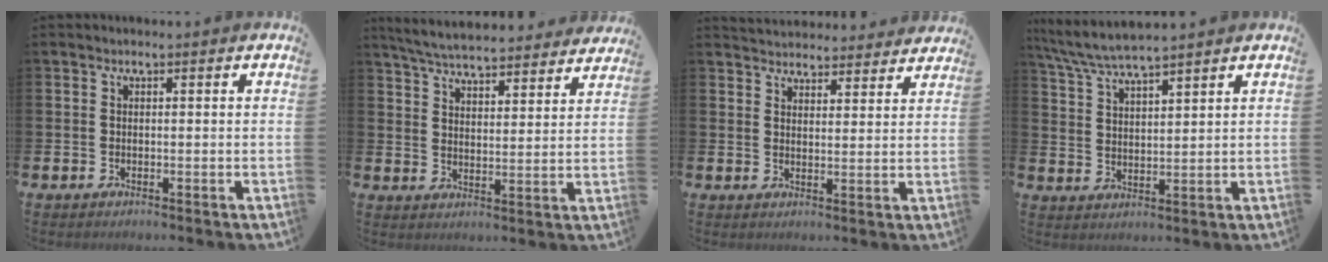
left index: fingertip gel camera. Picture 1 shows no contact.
{"total": 6.3, "force": [6.1, 0.7, 1.1], "torque": [-0.049, -0.036, 0.109]}
{"total": 4.4, "force": [4.3, 0.8, -0.2], "torque": [0.002, -0.028, 0.076]}
{"total": 5.6, "force": [5.3, 0.2, 1.8], "torque": [-0.057, -0.021, 0.096]}